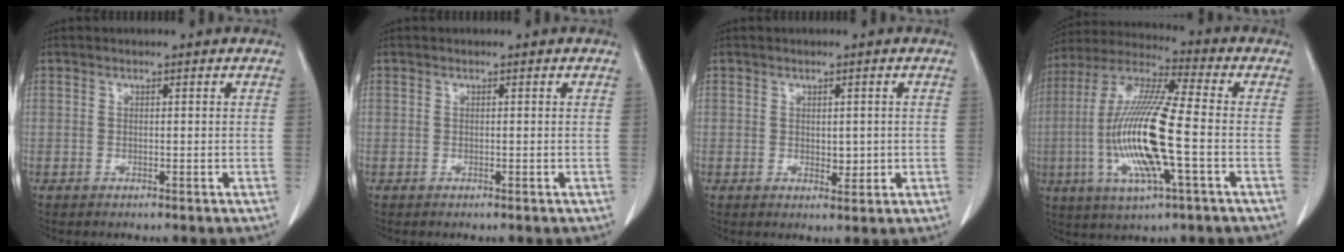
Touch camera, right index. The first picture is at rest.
{"total": 0.0}
{"total": 2.2, "force": [0.2, 1.3, 1.7], "torque": [-0.018, -0.002, 0.011]}
{"total": 17.3, "force": [-3.3, 1.8, 16.9], "torque": [-0.352, -0.010, -0.061]}